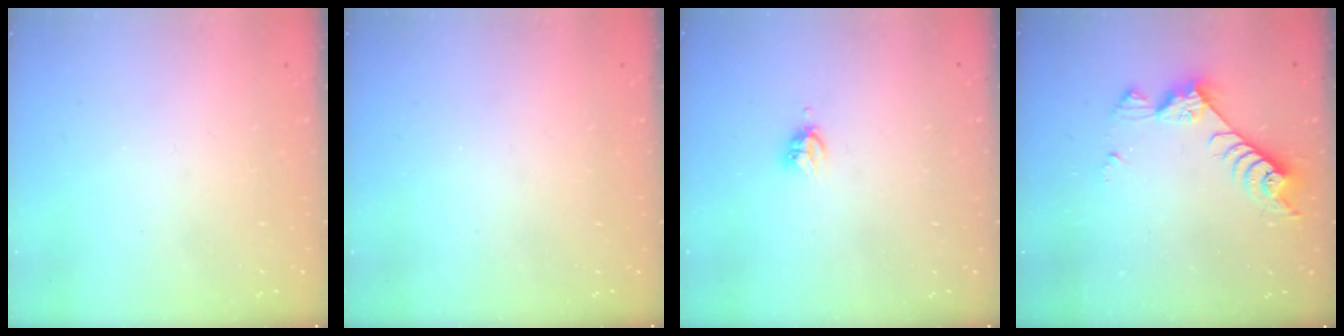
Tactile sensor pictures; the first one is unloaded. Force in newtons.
{"total": 0.0}
{"total": 3.7, "press": 3.6, "slide": 0.5}
{"total": 7.9, "press": 7.9, "slide": 0.7}